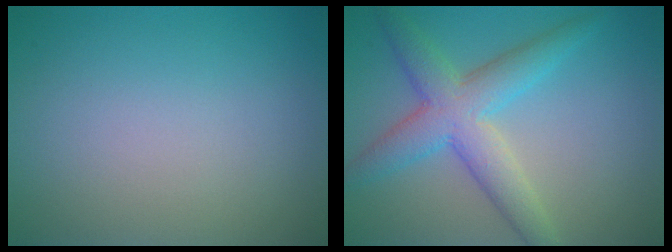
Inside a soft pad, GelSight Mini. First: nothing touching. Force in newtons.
{"total": 5.6, "press": 5.6, "slide": 0.2}